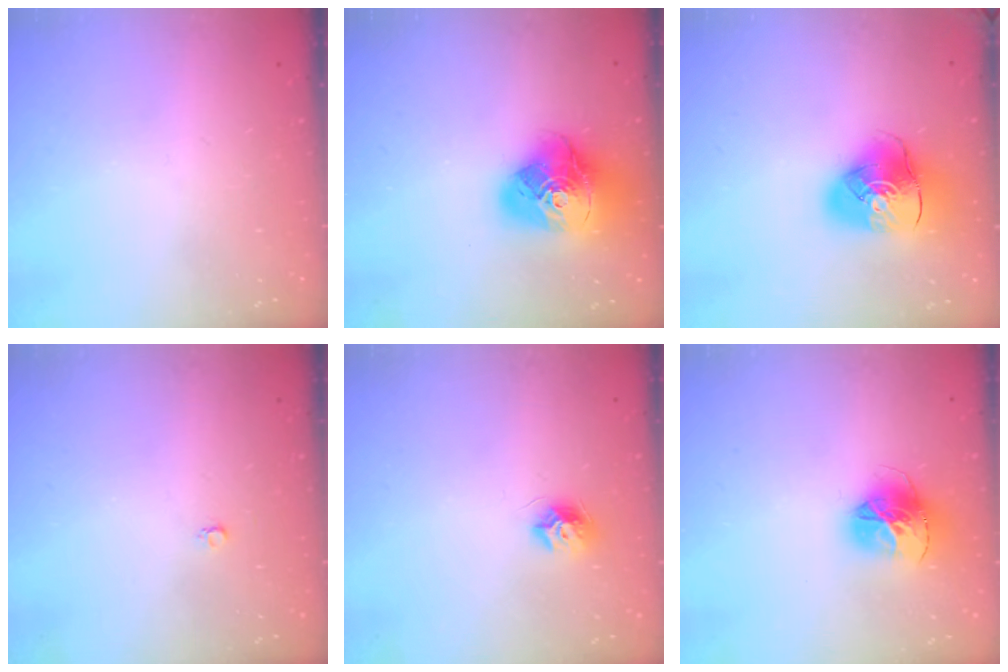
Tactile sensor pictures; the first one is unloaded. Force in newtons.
{"total": 19.4, "press": 19.3, "slide": 2.3}
{"total": 12.8, "press": 12.7, "slide": 2.0}
{"total": 2.6, "press": 2.6, "slide": 0.3}
{"total": 7.9, "press": 7.9, "slide": 0.4}
{"total": 15.1, "press": 15.0, "slide": 1.5}